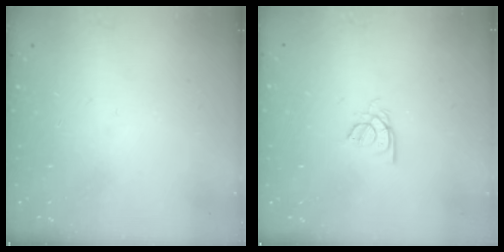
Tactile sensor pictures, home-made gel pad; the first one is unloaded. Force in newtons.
{"total": 2.4, "press": 2.4, "slide": 0.4}